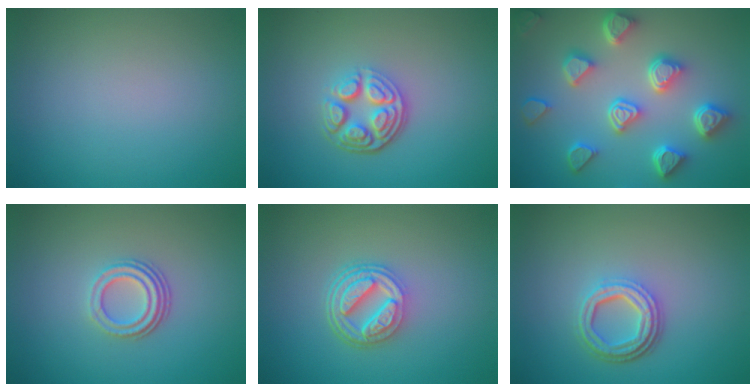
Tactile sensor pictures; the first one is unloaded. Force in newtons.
{"total": 4.7, "press": 3.4, "slide": 3.1}
{"total": 7.0, "press": 5.8, "slide": 4.0}
{"total": 3.2, "press": 2.2, "slide": 2.3}
{"total": 5.0, "press": 3.8, "slide": 3.2}
{"total": 4.1, "press": 3.2, "slide": 2.7}